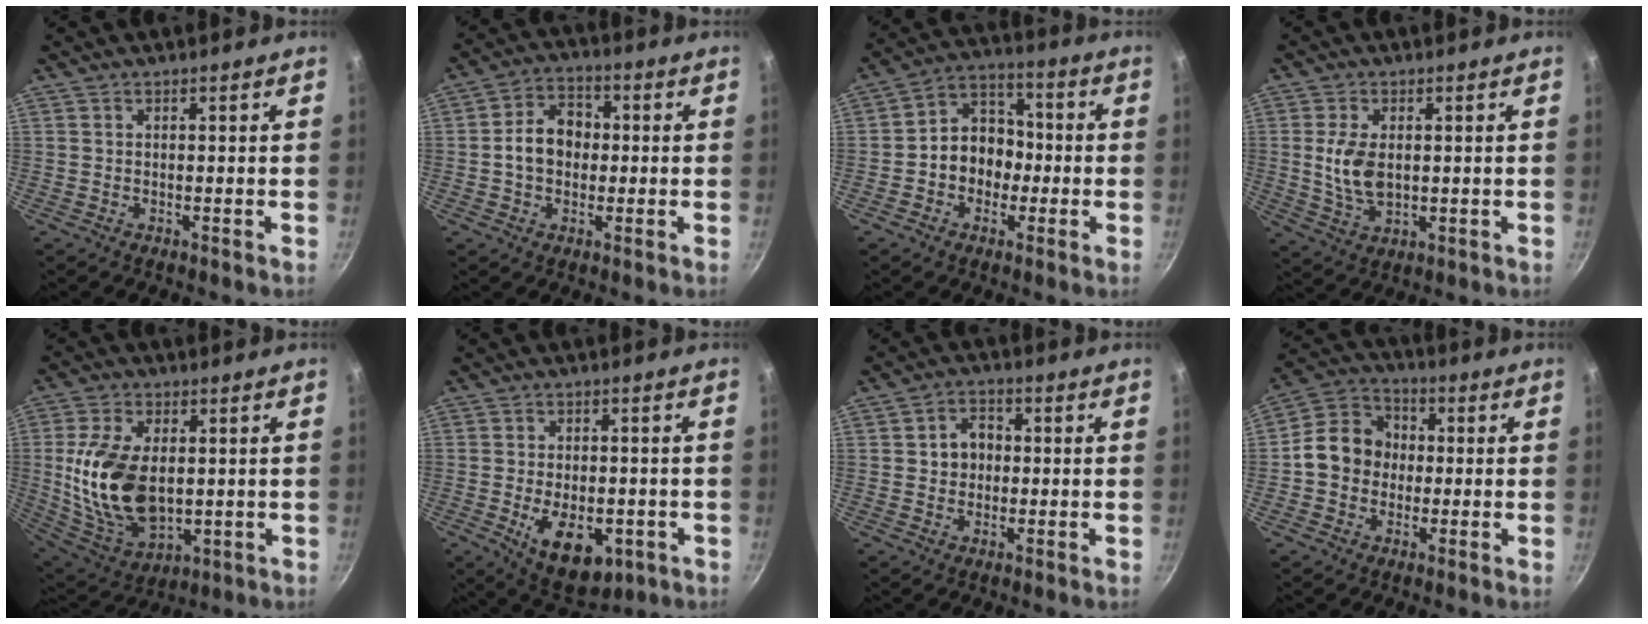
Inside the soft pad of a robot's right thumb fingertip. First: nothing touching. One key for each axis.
{"total": 8.6, "fx": -0.2, "fy": 6.6, "fz": 5.5, "tx": -0.061, "ty": 0.022, "tz": -0.014}
{"total": 10.6, "fx": -1.6, "fy": 8.7, "fz": 5.7, "tx": -0.039, "ty": 0.037, "tz": -0.041}
{"total": 7.7, "fx": 0.6, "fy": 4.6, "fz": 6.2, "tx": -0.120, "ty": -0.010, "tz": 0.017}
{"total": 18.2, "fx": 0.9, "fy": 11.1, "fz": 14.4, "tx": -0.260, "ty": -0.014, "tz": 0.031}
{"total": 12.2, "fx": -3.7, "fy": 7.1, "fz": 9.2, "tx": -0.114, "ty": 0.002, "tz": -0.039}
{"total": 5.6, "fx": 0.2, "fy": 4.7, "fz": 3.0, "tx": -0.016, "ty": 0.009, "tz": -0.002}
{"total": 10.9, "fx": -0.6, "fy": 9.4, "fz": 5.5, "tx": -0.060, "ty": 0.028, "tz": -0.033}